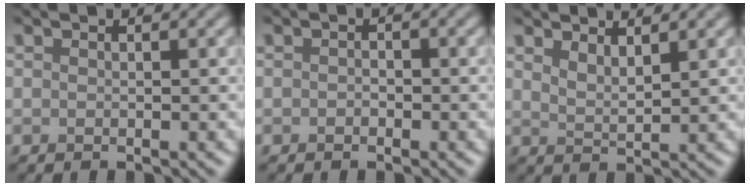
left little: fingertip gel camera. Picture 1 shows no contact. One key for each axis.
{"total": 0.7, "fx": -0.2, "fy": 0.5, "fz": 0.4, "tx": -0.006, "ty": -0.001, "tz": -0.005}
{"total": 2.2, "fx": 1.8, "fy": 0.5, "fz": 1.1, "tx": -0.017, "ty": -0.002, "tz": 0.033}